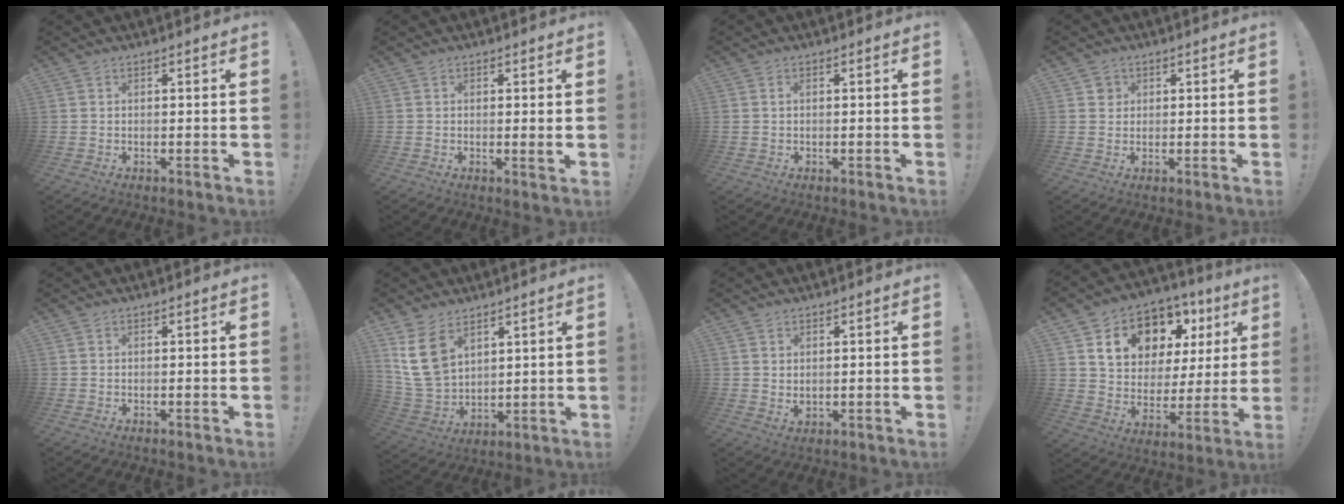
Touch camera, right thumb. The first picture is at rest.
{"total": 1.9, "force": [0.6, -0.2, 1.8], "torque": [-0.017, -0.008, 0.006]}
{"total": 0.6, "force": [0.2, 0.3, 0.5], "torque": [-0.012, 0.002, 0.003]}
{"total": 2.7, "force": [1.0, 2.5, 0.5], "torque": [0.010, -0.003, 0.014]}
{"total": 0.0}
{"total": 12.9, "force": [7.1, 8.3, 6.9], "torque": [-0.149, -0.039, 0.142]}
{"total": 2.1, "force": [1.5, 1.2, 0.8], "torque": [-0.002, -0.013, 0.026]}
{"total": 14.7, "force": [9.1, 10.0, 5.9], "torque": [-0.101, -0.062, 0.182]}